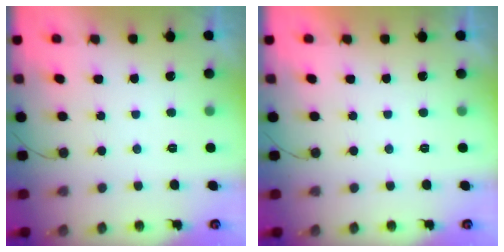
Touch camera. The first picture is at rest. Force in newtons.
{"total": 1.7, "press": 1.7, "slide": 0.1}